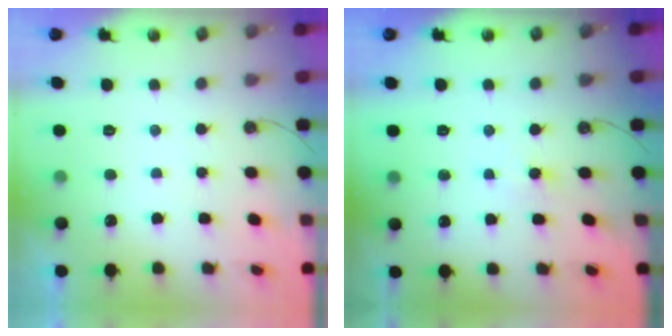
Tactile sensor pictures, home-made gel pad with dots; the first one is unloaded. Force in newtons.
{"total": 4.2, "press": 4.2, "slide": 0.4}